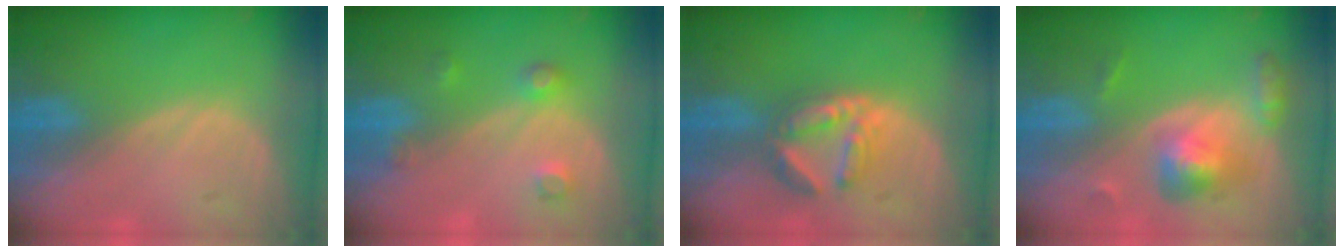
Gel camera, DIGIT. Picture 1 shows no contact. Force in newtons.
{"total": 3.5, "press": 3.2, "slide": 1.4}
{"total": 5.8, "press": 5.5, "slide": 1.6}
{"total": 5.7, "press": 5.7, "slide": 0.4}